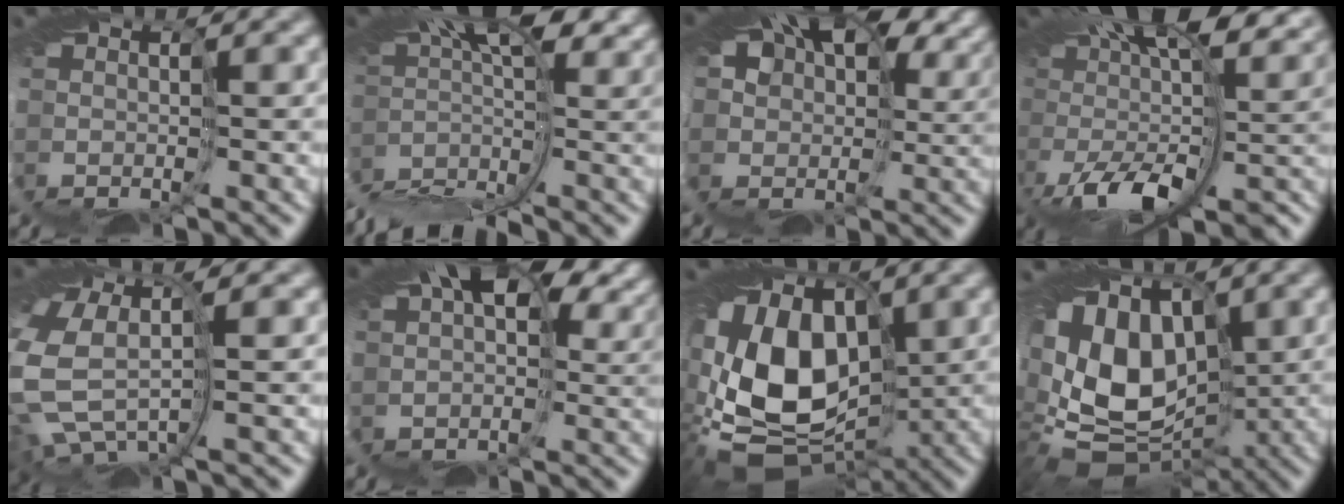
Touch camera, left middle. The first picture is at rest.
{"total": 6.9, "force": [-3.8, 1.9, 5.5], "torque": [-0.094, 0.009, -0.085]}
{"total": 14.3, "force": [5.7, 10.4, 8.0], "torque": [-0.180, 0.026, 0.100]}
{"total": 12.5, "force": [0.7, 5.8, 11.0], "torque": [-0.184, -0.008, 0.017]}
{"total": 7.2, "force": [-0.1, 4.8, 5.3], "torque": [-0.176, -0.023, 0.013]}
{"total": 12.4, "force": [5.6, 6.9, 8.6], "torque": [-0.135, 0.045, 0.086]}
{"total": 13.0, "force": [-1.0, 8.8, 9.5], "torque": [-0.194, -0.004, -0.026]}
{"total": 11.7, "force": [0.0, 8.7, 7.8], "torque": [-0.151, -0.012, 0.011]}